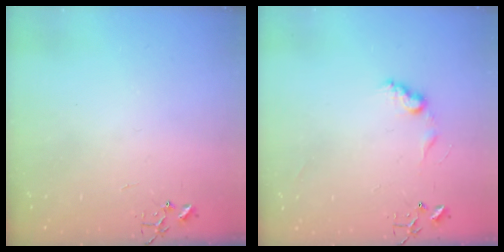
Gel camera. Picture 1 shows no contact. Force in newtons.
{"total": 7.9, "press": 7.9, "slide": 0.5}